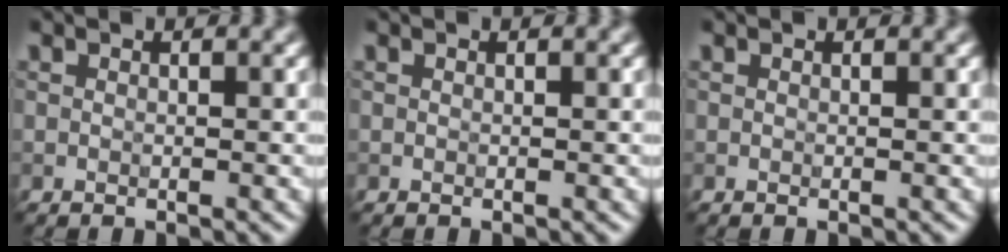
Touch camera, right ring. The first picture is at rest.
{"total": 0.0}
{"total": 0.0}